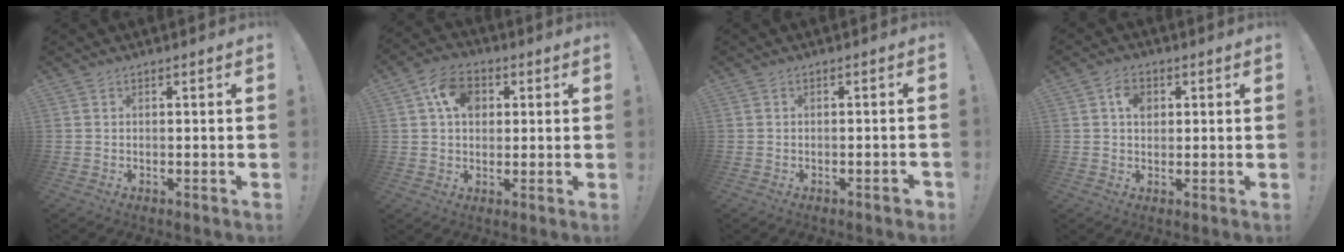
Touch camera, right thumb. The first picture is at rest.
{"total": 10.0, "force": [3.3, 7.4, 5.9], "torque": [-0.094, 0.004, 0.062]}
{"total": 1.8, "force": [-1.2, 0.1, 1.3], "torque": [-0.017, 0.003, -0.020]}
{"total": 5.1, "force": [1.6, 3.7, 3.0], "torque": [-0.043, 0.001, 0.027]}